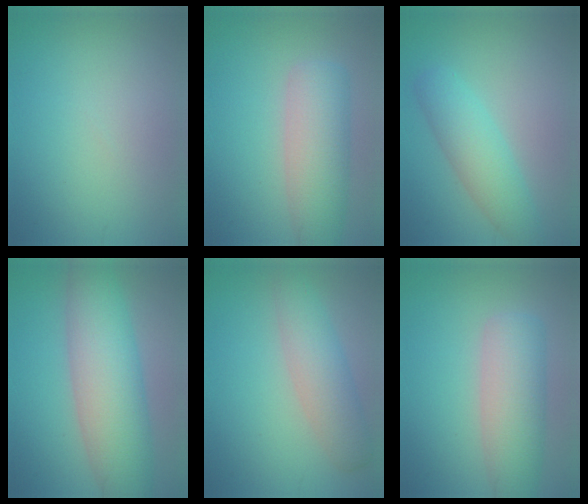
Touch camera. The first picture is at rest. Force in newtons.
{"total": 6.0, "press": 6.0, "slide": 0.3}
{"total": 4.2, "press": 4.2, "slide": 0.1}
{"total": 8.8, "press": 8.8, "slide": 0.4}
{"total": 4.1, "press": 4.1, "slide": 0.1}
{"total": 6.0, "press": 6.0, "slide": 0.3}